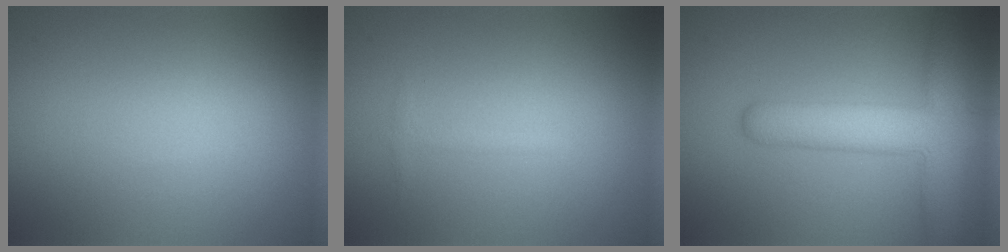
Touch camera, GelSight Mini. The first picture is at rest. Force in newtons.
{"total": 0.7, "press": 0.7, "slide": 0.0}
{"total": 8.0, "press": 8.0, "slide": 0.5}